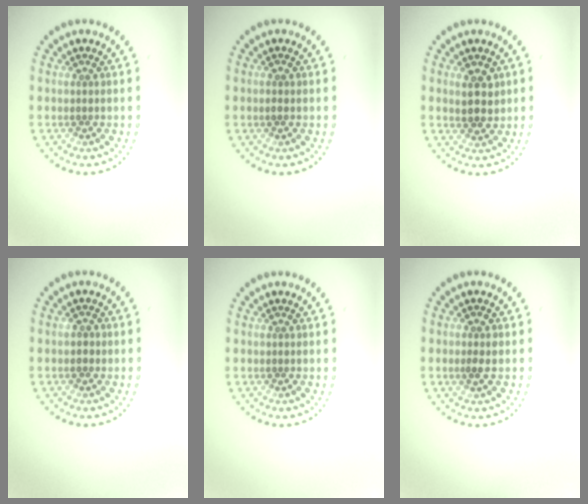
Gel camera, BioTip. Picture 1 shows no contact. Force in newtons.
{"total": 0.8, "press": 0.8, "slide": 0.1}
{"total": 2.7, "press": 2.6, "slide": 0.8}
{"total": 0.6, "press": 0.6, "slide": 0.2}
{"total": 0.0}
{"total": 1.1, "press": 1.1, "slide": 0.3}